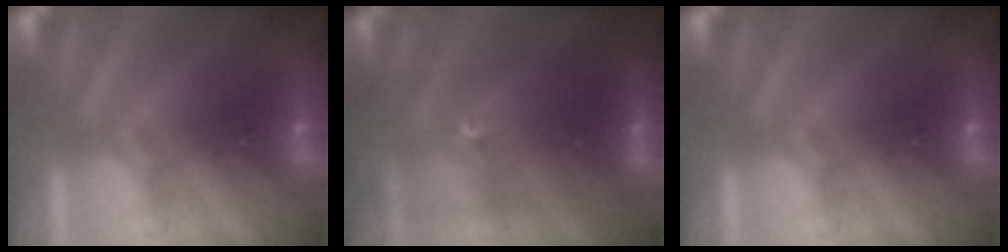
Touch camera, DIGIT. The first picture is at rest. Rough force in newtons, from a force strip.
{"total": 4.5}
{"total": 0.0}